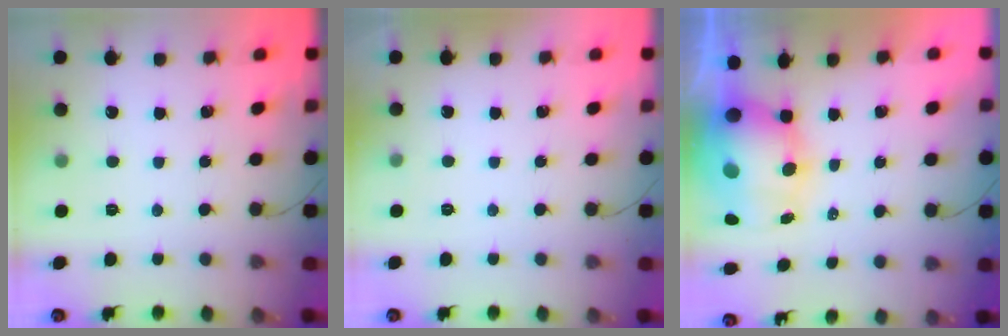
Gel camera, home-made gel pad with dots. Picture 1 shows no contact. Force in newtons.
{"total": 2.4, "press": 1.6, "slide": 1.8}
{"total": 13.5, "press": 13.1, "slide": 3.4}